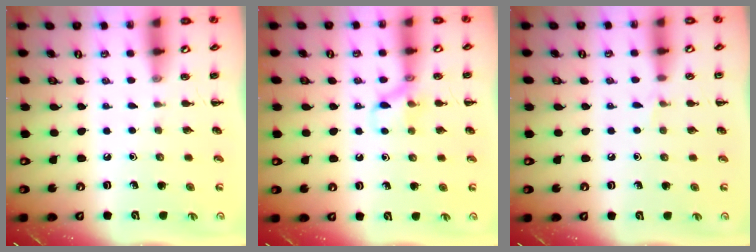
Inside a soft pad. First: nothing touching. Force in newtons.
{"total": 8.7, "press": 8.6, "slide": 1.0}
{"total": 3.9, "press": 3.8, "slide": 1.1}